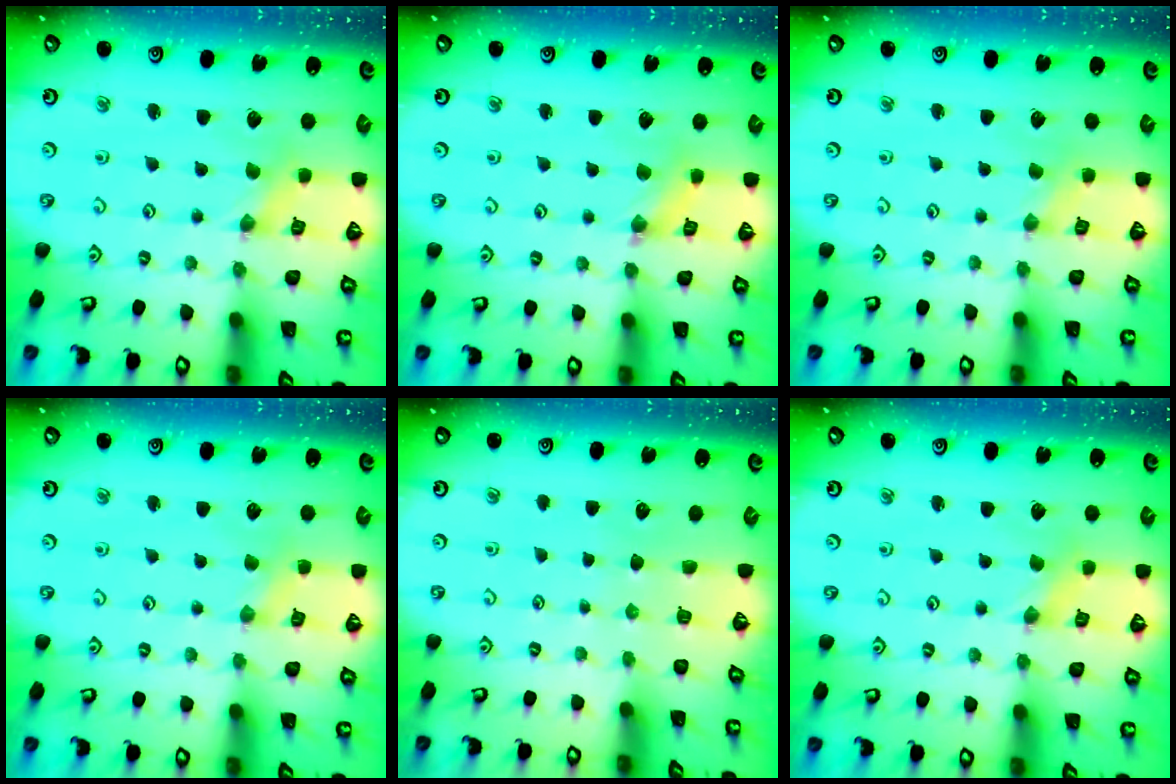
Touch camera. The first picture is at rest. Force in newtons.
{"total": 2.7, "press": 2.7, "slide": 0.4}
{"total": 0.0}
{"total": 1.8, "press": 1.7, "slide": 0.4}
{"total": 0.0}
{"total": 0.0}